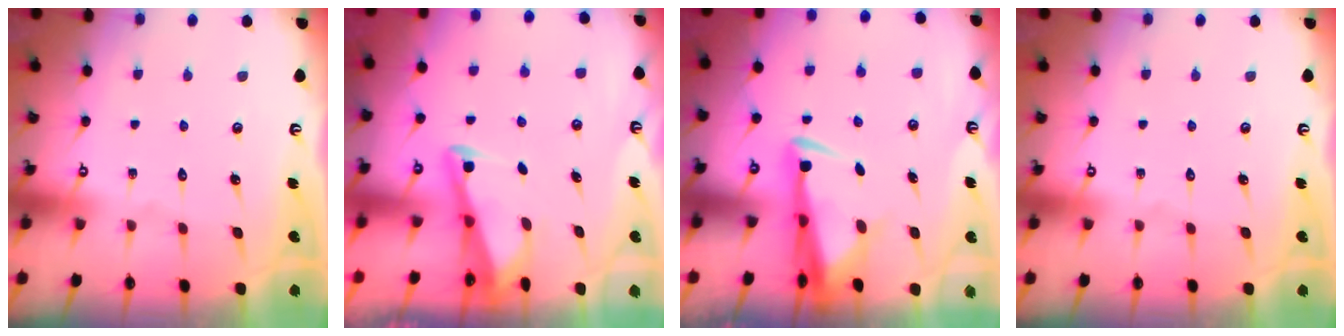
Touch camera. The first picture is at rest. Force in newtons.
{"total": 2.7, "press": 2.7, "slide": 0.3}
{"total": 4.6, "press": 4.4, "slide": 1.1}
{"total": 0.0}